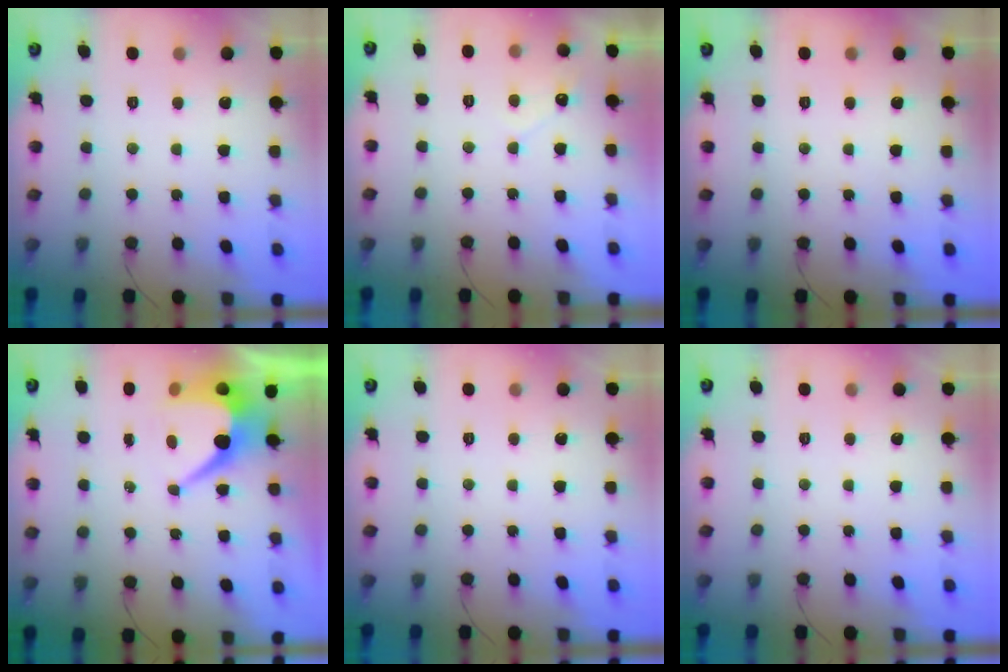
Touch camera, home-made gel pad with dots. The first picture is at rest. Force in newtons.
{"total": 2.5, "press": 2.5, "slide": 0.0}
{"total": 0.0}
{"total": 8.0, "press": 8.0, "slide": 0.6}
{"total": 0.0}
{"total": 0.0}